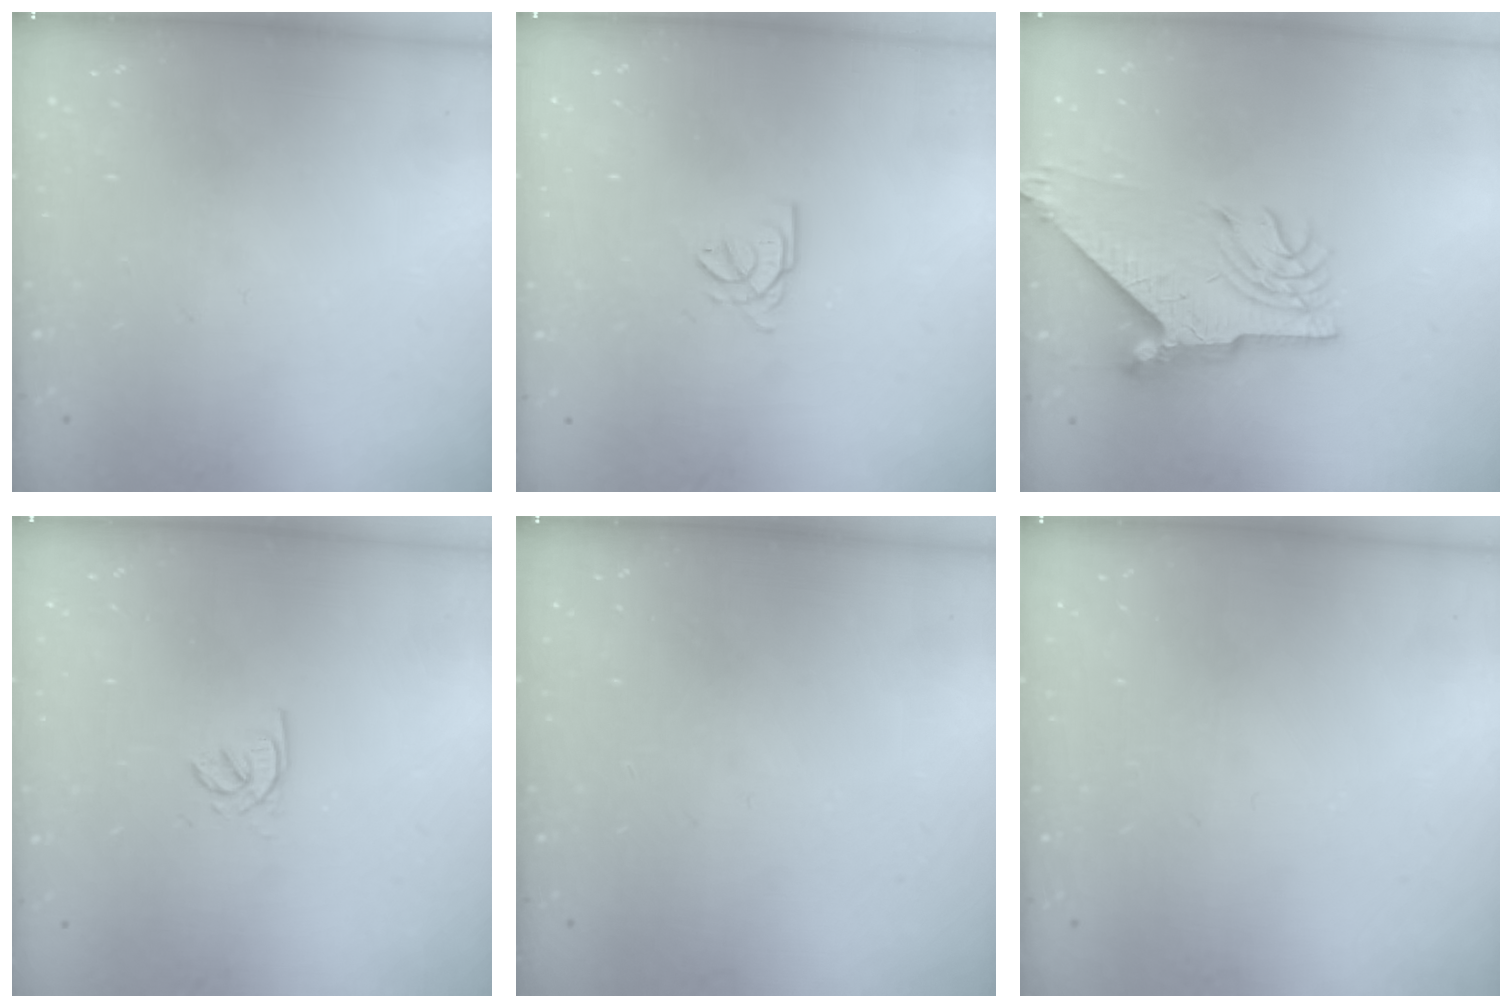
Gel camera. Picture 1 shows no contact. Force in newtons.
{"total": 2.6, "press": 2.6, "slide": 0.1}
{"total": 10.4, "press": 10.3, "slide": 1.3}
{"total": 1.9, "press": 1.8, "slide": 0.4}
{"total": 0.0}
{"total": 0.0}